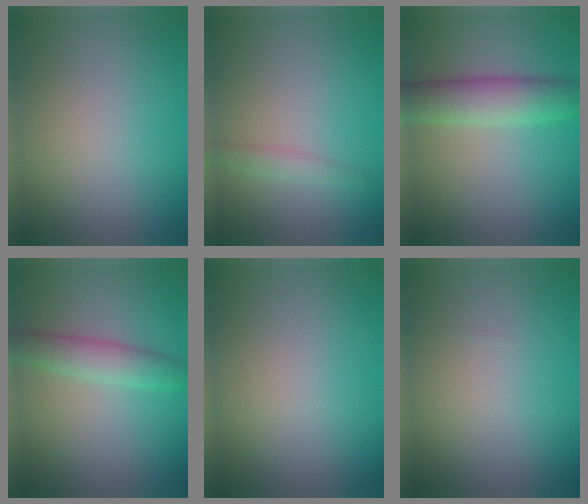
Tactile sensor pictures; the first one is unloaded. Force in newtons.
{"total": 1.4, "press": 1.4, "slide": 0.0}
{"total": 5.1, "press": 5.1, "slide": 0.4}
{"total": 3.4, "press": 3.4, "slide": 0.3}
{"total": 0.0}
{"total": 0.0}